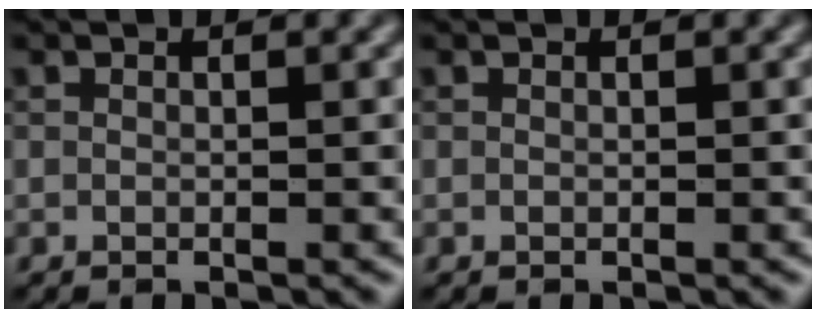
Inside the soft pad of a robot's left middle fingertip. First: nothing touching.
{"total": 0.0}